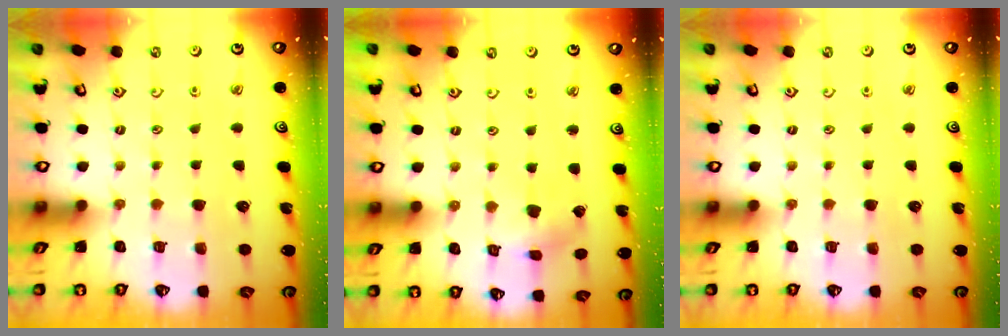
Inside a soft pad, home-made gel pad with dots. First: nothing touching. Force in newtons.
{"total": 1.5, "press": 1.5, "slide": 0.0}
{"total": 0.0}